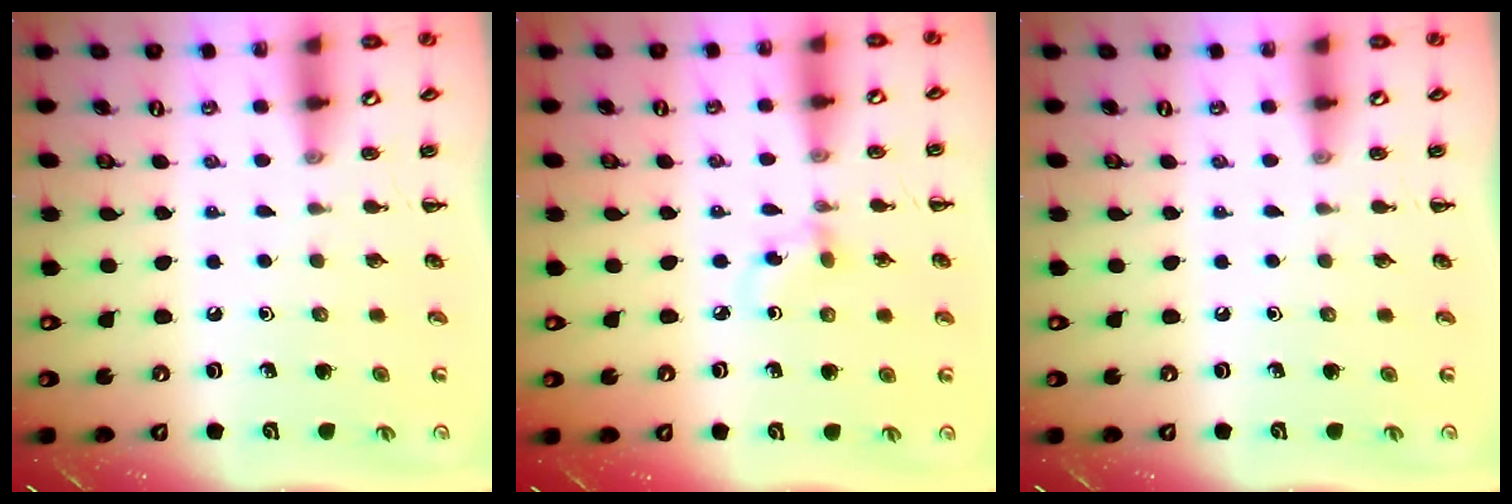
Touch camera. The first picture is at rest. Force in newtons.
{"total": 4.1, "press": 3.9, "slide": 1.3}
{"total": 0.0}